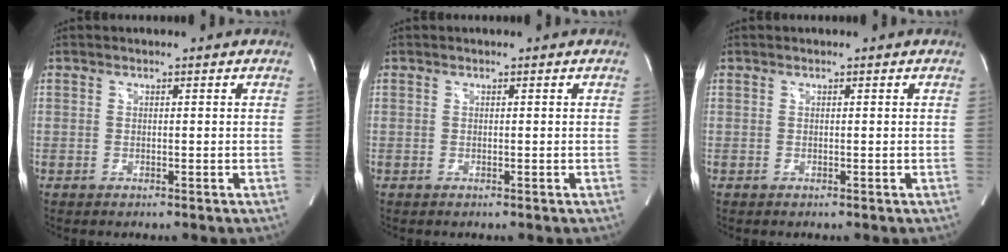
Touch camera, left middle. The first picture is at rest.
{"total": 0.0}
{"total": 0.0}